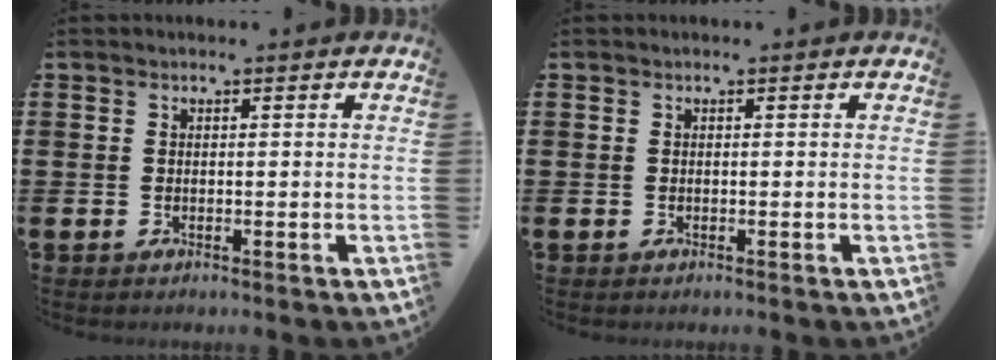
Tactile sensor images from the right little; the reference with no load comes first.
{"total": 0.0}